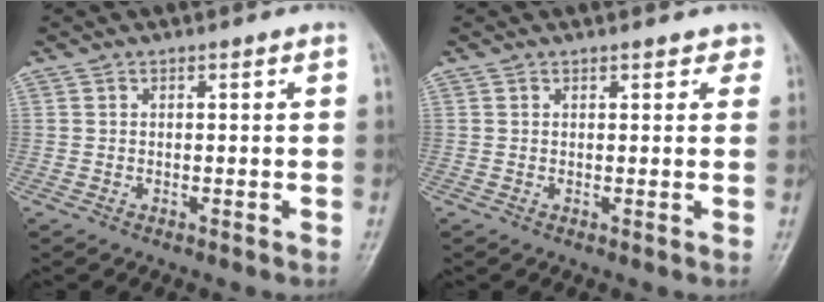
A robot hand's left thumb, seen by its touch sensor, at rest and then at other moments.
{"total": 2.1, "force": [1.7, 1.1, 0.7], "torque": [0.017, -0.002, 0.013]}